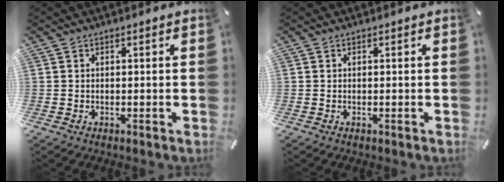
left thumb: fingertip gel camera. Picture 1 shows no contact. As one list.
[{"total": 0.0}]